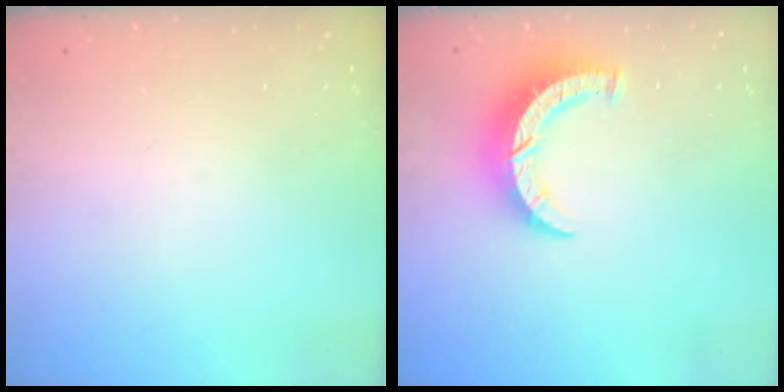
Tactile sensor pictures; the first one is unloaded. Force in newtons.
{"total": 8.0, "press": 8.0, "slide": 0.4}